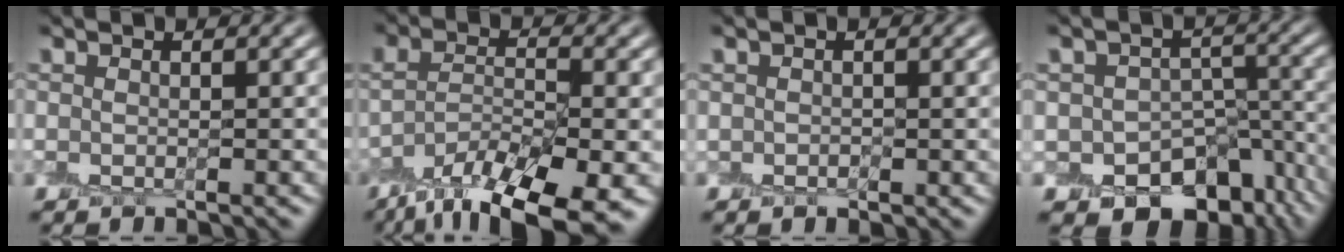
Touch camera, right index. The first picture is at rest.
{"total": 9.6, "force": [-6.8, 2.6, 6.3], "torque": [-0.119, -0.012, -0.118]}
{"total": 0.5, "force": [-0.1, 0.4, -0.3], "torque": [0.008, 0.003, -0.002]}
{"total": 9.0, "force": [-5.0, 6.5, 3.7], "torque": [-0.037, -0.006, -0.068]}